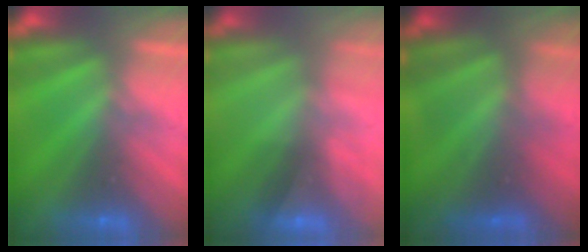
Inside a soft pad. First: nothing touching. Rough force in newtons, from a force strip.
{"total": 2.3}
{"total": 4.9}